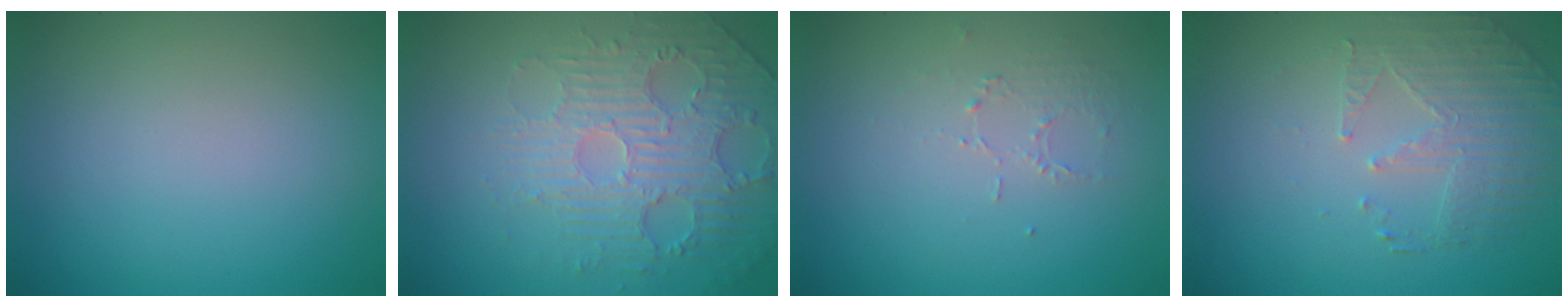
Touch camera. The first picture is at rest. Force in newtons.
{"total": 5.0, "press": 3.7, "slide": 3.3}
{"total": 1.0, "press": 0.5, "slide": 0.9}
{"total": 2.2, "press": 1.8, "slide": 1.2}